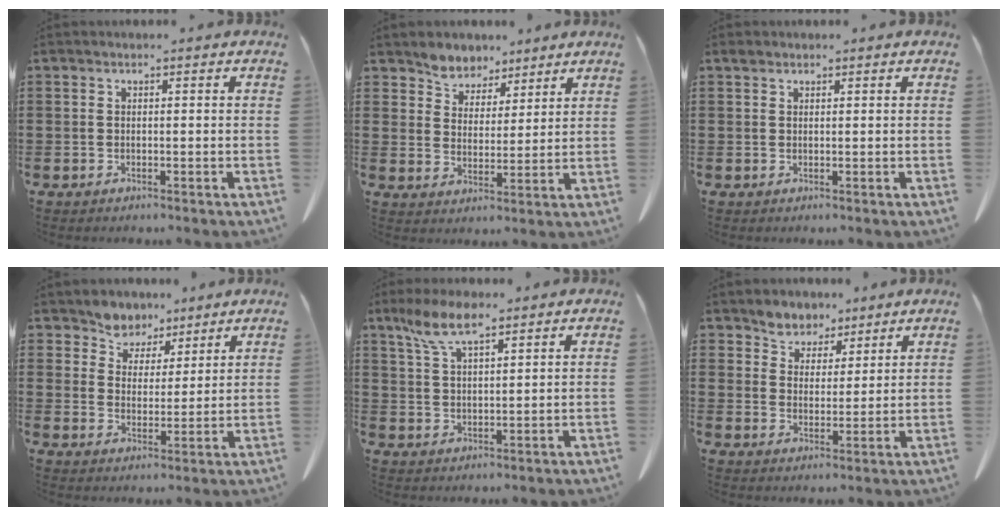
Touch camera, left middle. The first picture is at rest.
{"total": 4.8, "force": [4.3, 2.0, -0.4], "torque": [-0.020, -0.019, 0.079]}
{"total": 0.8, "force": [0.7, 0.3, 0.3], "torque": [-0.008, 0.000, 0.015]}
{"total": 5.3, "force": [4.7, 2.5, -0.5], "torque": [-0.024, -0.024, 0.085]}
{"total": 6.6, "force": [4.5, 1.7, 4.5], "torque": [-0.099, -0.002, 0.082]}
{"total": 4.7, "force": [4.2, 2.0, -0.4], "torque": [-0.018, -0.016, 0.078]}